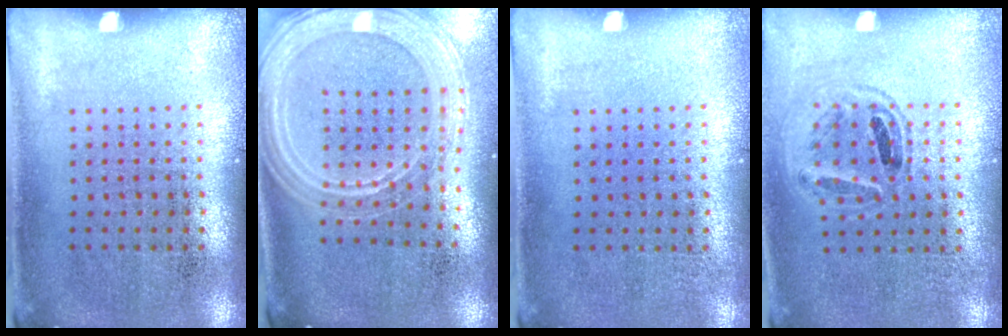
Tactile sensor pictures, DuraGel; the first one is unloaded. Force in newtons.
{"total": 2.3, "press": 2.0, "slide": 1.1}
{"total": 0.0}
{"total": 0.9, "press": 0.9, "slide": 0.2}